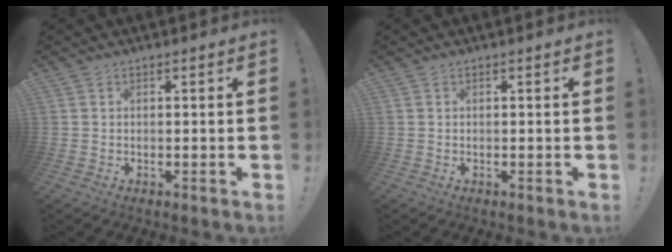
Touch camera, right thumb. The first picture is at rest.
{"total": 0.0}